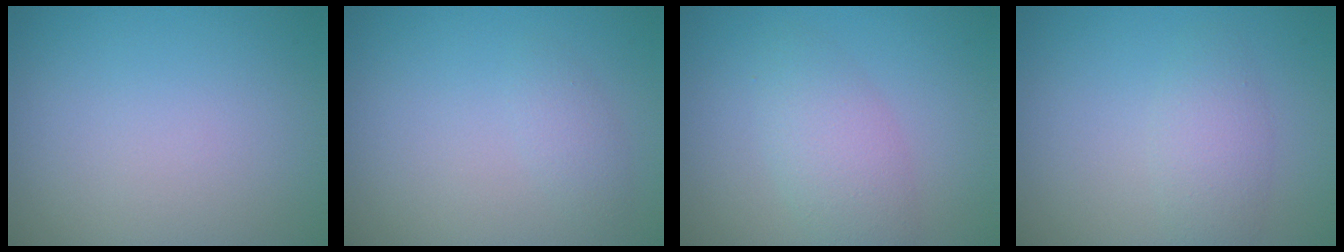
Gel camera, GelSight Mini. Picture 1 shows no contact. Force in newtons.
{"total": 2.3, "press": 2.3, "slide": 0.2}
{"total": 3.3, "press": 3.3, "slide": 0.1}
{"total": 2.4, "press": 2.4, "slide": 0.0}